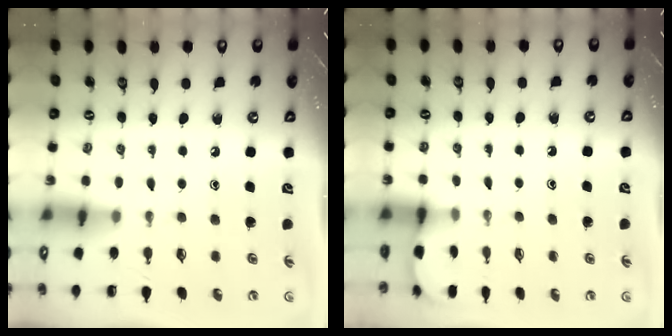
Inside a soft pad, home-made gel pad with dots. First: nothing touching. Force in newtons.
{"total": 1.3, "press": 1.3, "slide": 0.1}